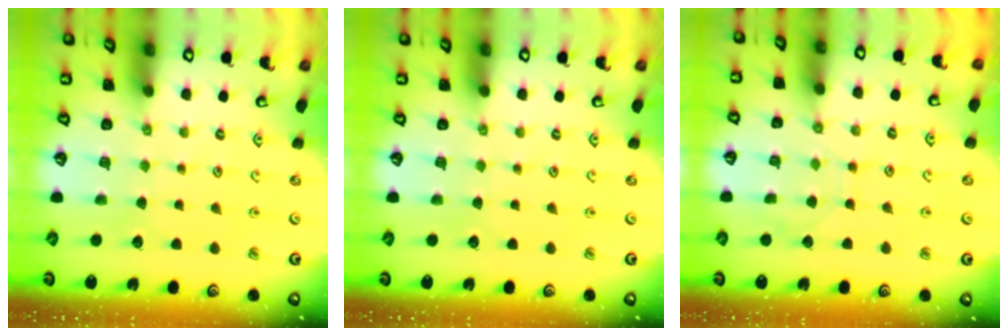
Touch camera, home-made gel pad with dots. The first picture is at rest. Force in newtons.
{"total": 0.0}
{"total": 3.0, "press": 2.9, "slide": 0.4}